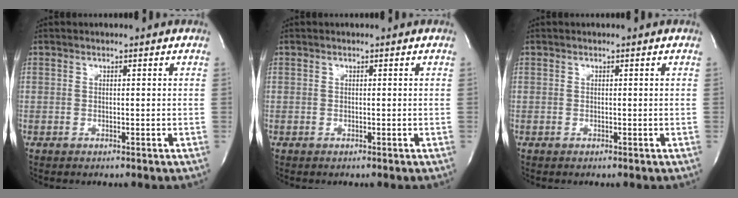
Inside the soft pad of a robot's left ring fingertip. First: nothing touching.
{"total": 0.0}
{"total": 0.0}